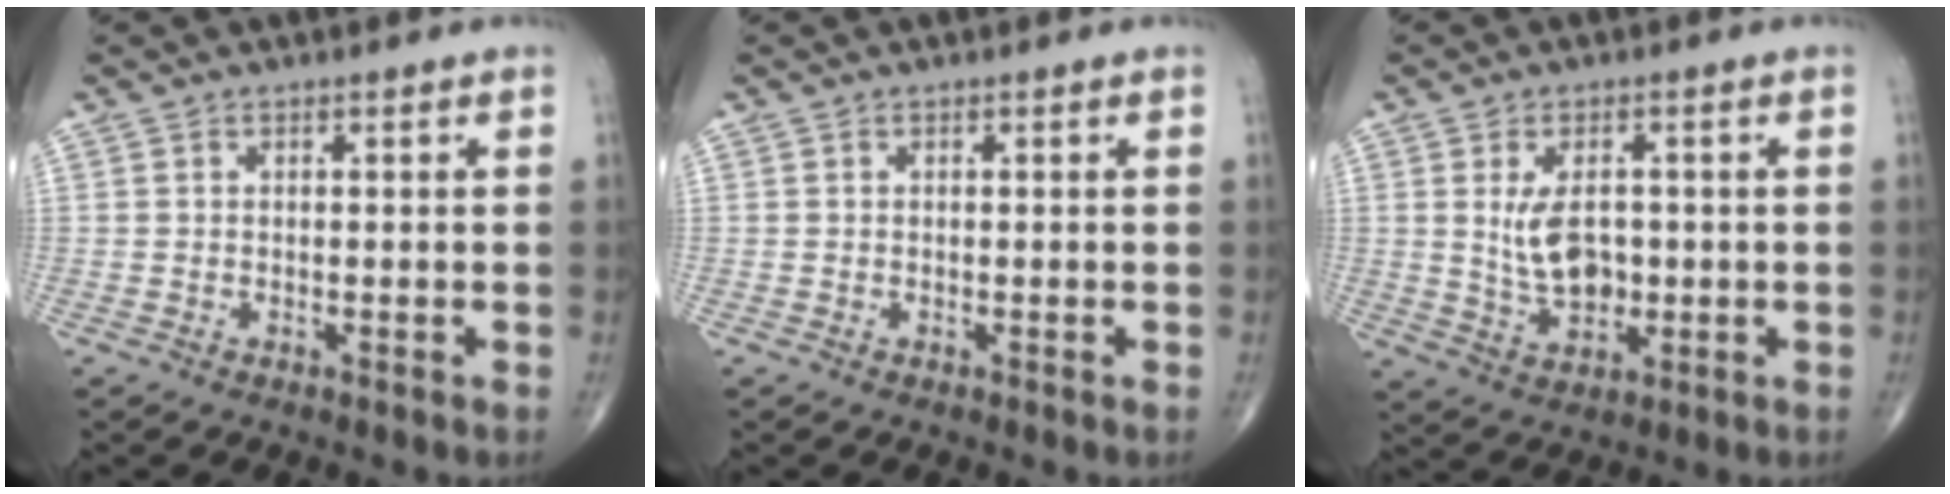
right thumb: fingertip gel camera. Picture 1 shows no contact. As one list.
[{"total": 0.0}, {"total": 7.5, "force": [0.5, 4.6, 5.9], "torque": [-0.090, -0.007, 0.020]}]